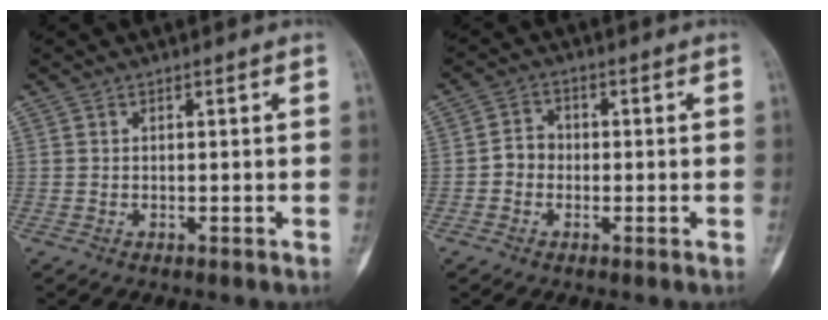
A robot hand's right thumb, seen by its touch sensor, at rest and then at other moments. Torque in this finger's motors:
{"motor_torque": [-0.02, 0.44, 0.31, -0.40, 0.00]}